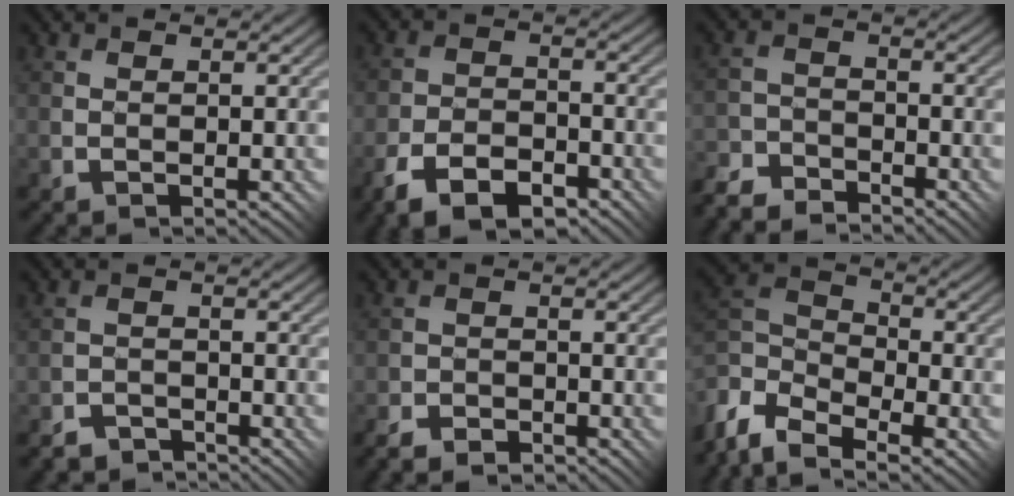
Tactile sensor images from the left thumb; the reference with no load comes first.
{"total": 7.5, "force": [-5.1, 3.5, 4.3], "torque": [-0.086, -0.004, -0.095]}
{"total": 5.9, "force": [-5.5, 1.7, 1.2], "torque": [-0.023, 0.000, -0.109]}
{"total": 2.8, "force": [-2.8, 0.5, 0.0], "torque": [0.007, 0.006, -0.054]}
{"total": 3.6, "force": [-3.1, 1.3, 1.2], "torque": [-0.025, 0.004, -0.059]}
{"total": 10.3, "force": [-7.2, 4.8, 5.5], "torque": [-0.136, -0.008, -0.145]}